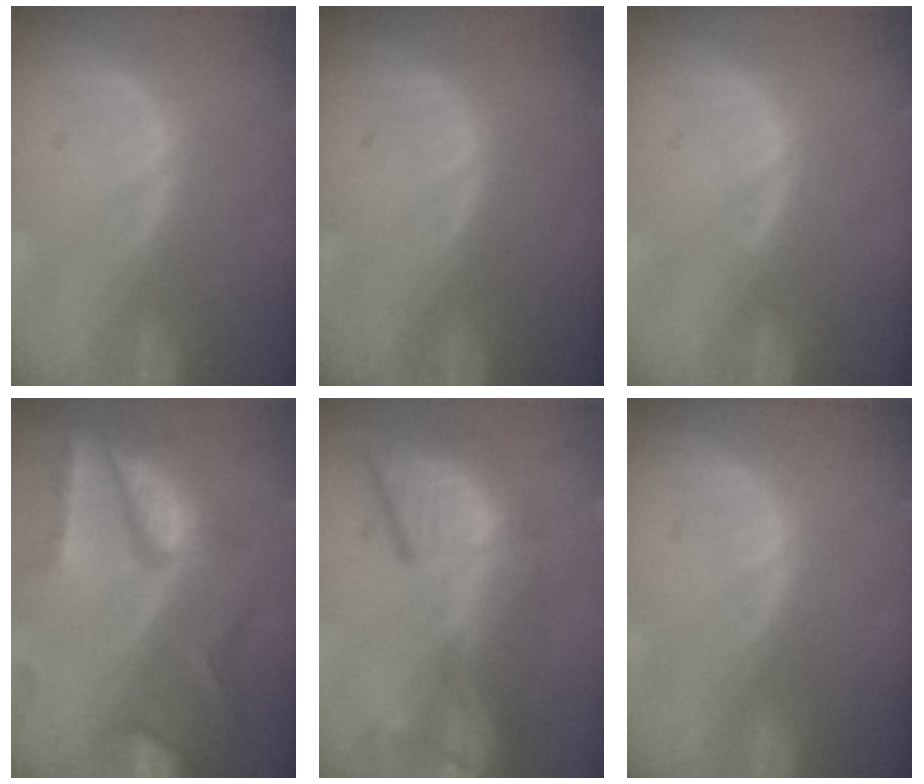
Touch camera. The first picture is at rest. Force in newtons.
{"total": 0.0}
{"total": 0.0}
{"total": 10.4, "press": 8.7, "slide": 5.7}
{"total": 12.5, "press": 11.3, "slide": 5.3}
{"total": 0.0}